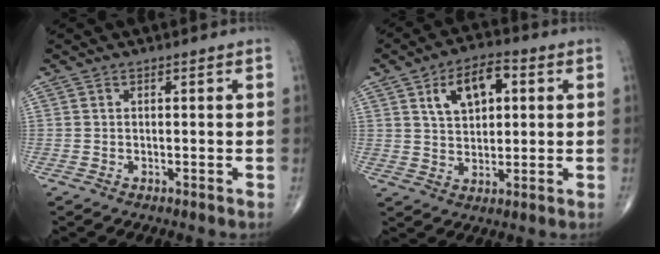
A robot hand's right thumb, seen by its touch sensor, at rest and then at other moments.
{"total": 10.0, "force": [3.3, 5.7, 7.5], "torque": [-0.105, 0.002, 0.051]}